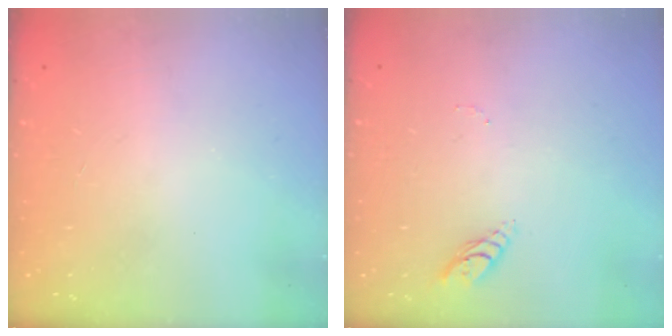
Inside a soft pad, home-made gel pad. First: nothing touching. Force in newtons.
{"total": 4.6, "press": 4.6, "slide": 0.4}